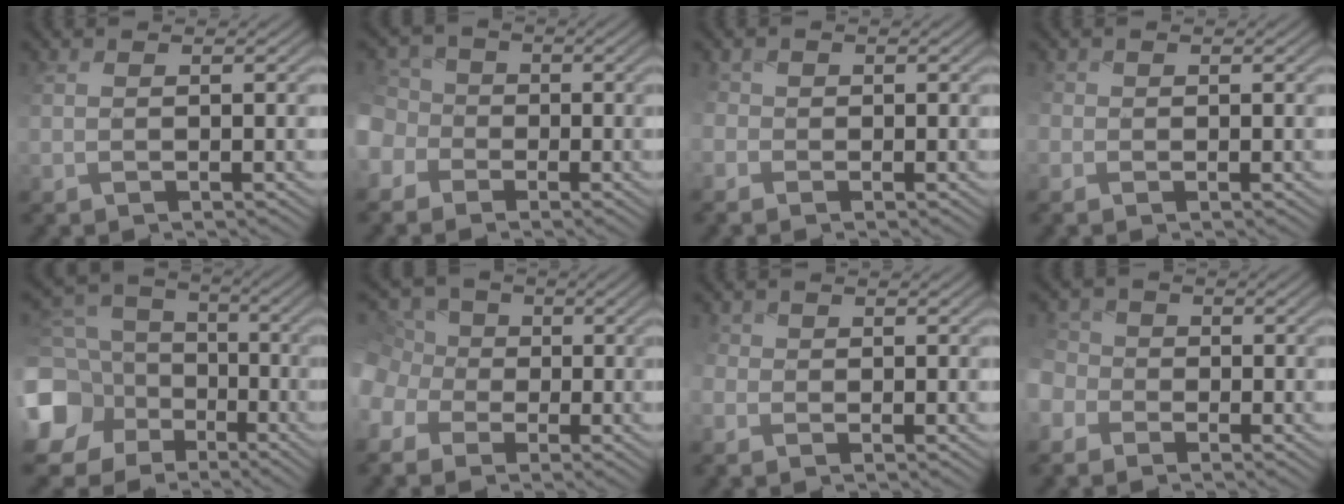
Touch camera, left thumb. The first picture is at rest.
{"total": 6.1, "force": [-2.1, 5.2, 2.3], "torque": [-0.080, -0.003, -0.055]}
{"total": 2.2, "force": [-1.1, 1.8, 0.7], "torque": [-0.024, -0.003, -0.024]}
{"total": 1.5, "force": [-0.7, 1.3, 0.5], "torque": [-0.016, -0.003, -0.013]}
{"total": 15.0, "force": [-4.4, 13.2, 5.7], "torque": [-0.217, -0.025, -0.075]}
{"total": 9.4, "force": [-2.8, 8.1, 4.0], "torque": [-0.134, -0.011, -0.079]}
{"total": 2.0, "force": [-0.8, 1.7, 0.8], "torque": [-0.030, -0.004, -0.017]}
{"total": 4.6, "force": [-2.0, 3.7, 1.8], "torque": [-0.061, 0.000, -0.049]}